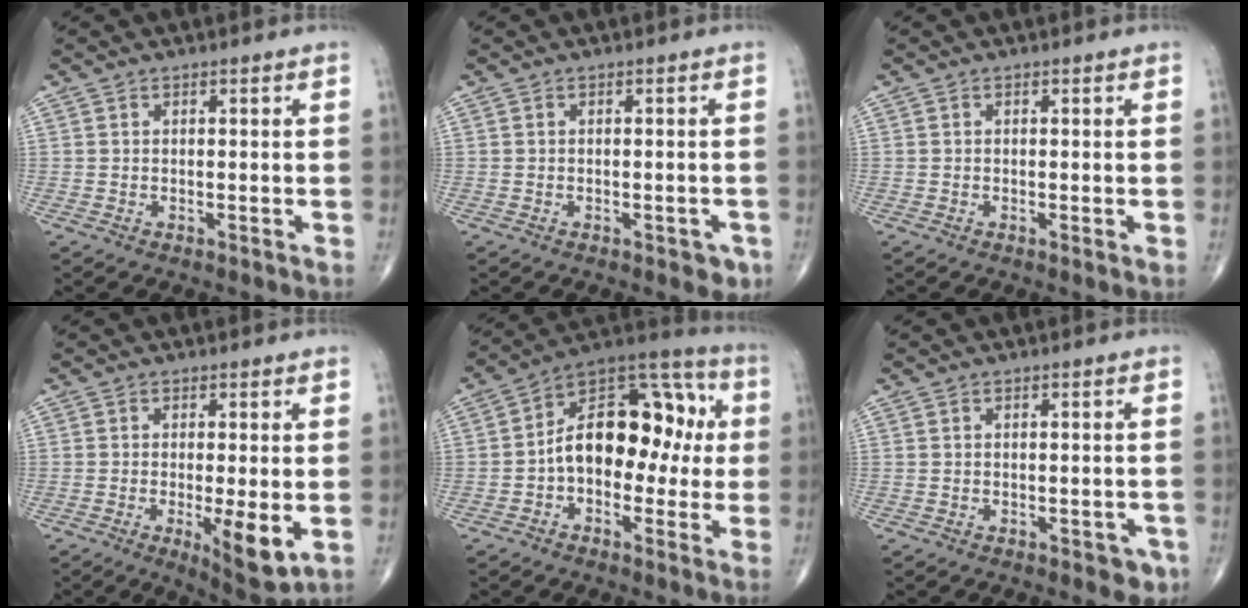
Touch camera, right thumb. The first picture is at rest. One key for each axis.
{"total": 2.8, "fx": -1.4, "fy": 1.4, "fz": 2.1, "tx": -0.012, "ty": 0.004, "tz": -0.013}
{"total": 0.6, "fx": -0.1, "fy": 0.1, "fz": 0.6, "tx": -0.014, "ty": -0.003, "tz": -0.003}
{"total": 8.2, "fx": -1.9, "fy": 2.1, "fz": 7.7, "tx": -0.115, "ty": -0.022, "tz": -0.025}
{"total": 17.6, "fx": -0.2, "fy": 11.0, "fz": 13.7, "tx": -0.169, "ty": 0.056, "tz": -0.016}
{"total": 3.6, "fx": -1.7, "fy": 1.8, "fz": 2.6, "tx": -0.014, "ty": 0.005, "tz": -0.017}